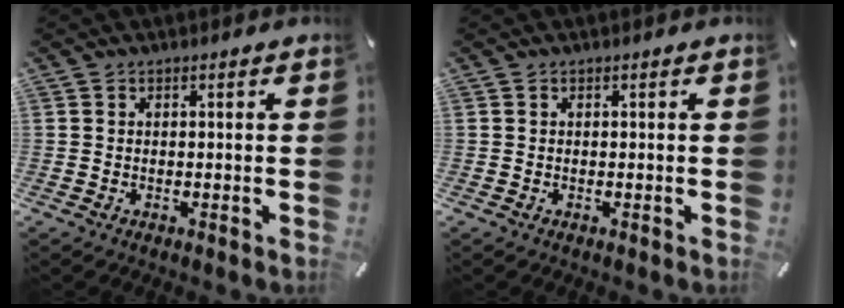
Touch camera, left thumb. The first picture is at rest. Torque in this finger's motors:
{"motor_torque": [0.05, 0.06, -0.02, 0.00, 0.00]}